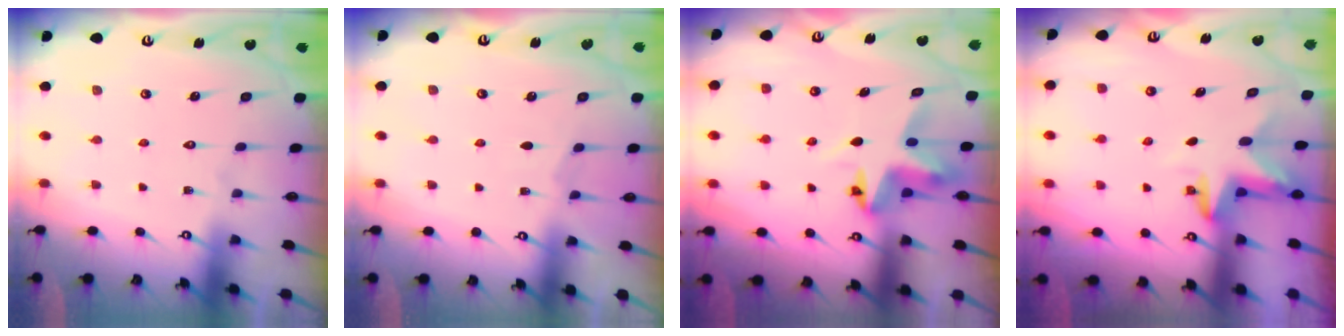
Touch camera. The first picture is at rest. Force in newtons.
{"total": 2.3, "press": 2.2, "slide": 0.4}
{"total": 5.2, "press": 5.1, "slide": 0.3}
{"total": 3.3, "press": 3.3, "slide": 0.2}